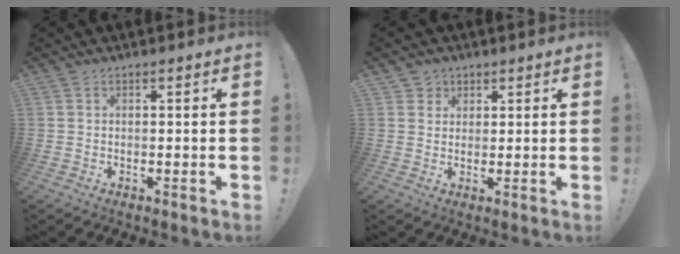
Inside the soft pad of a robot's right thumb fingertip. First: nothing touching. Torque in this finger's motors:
{"motor_torque": [0.01, 0.03, -0.08, 0.01, 0.00]}